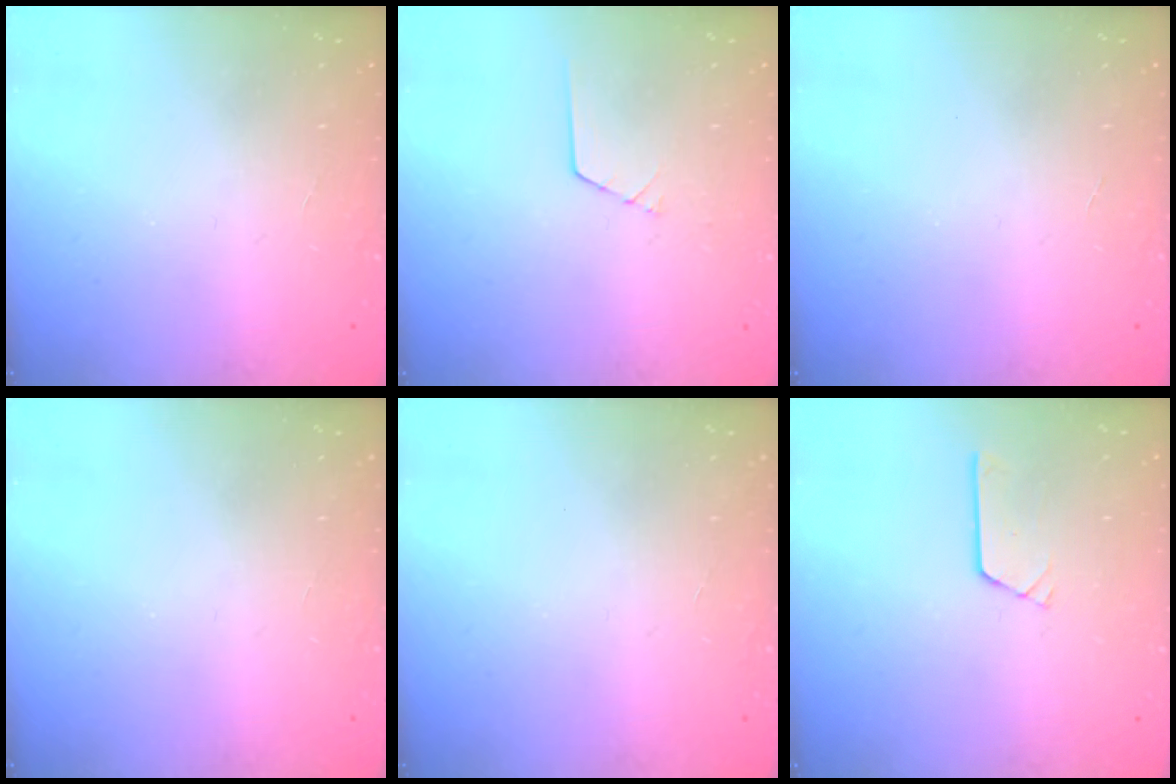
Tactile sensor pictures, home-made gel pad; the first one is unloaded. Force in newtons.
{"total": 1.6, "press": 1.6, "slide": 0.0}
{"total": 0.0}
{"total": 0.0}
{"total": 0.0}
{"total": 2.6, "press": 2.6, "slide": 0.2}